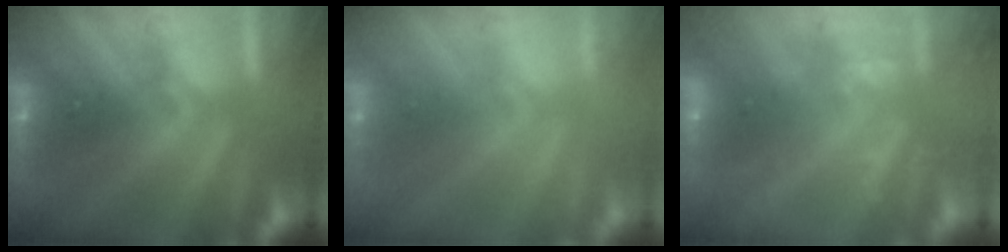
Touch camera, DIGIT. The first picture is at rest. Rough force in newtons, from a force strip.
{"total": 2.9}
{"total": 2.4}